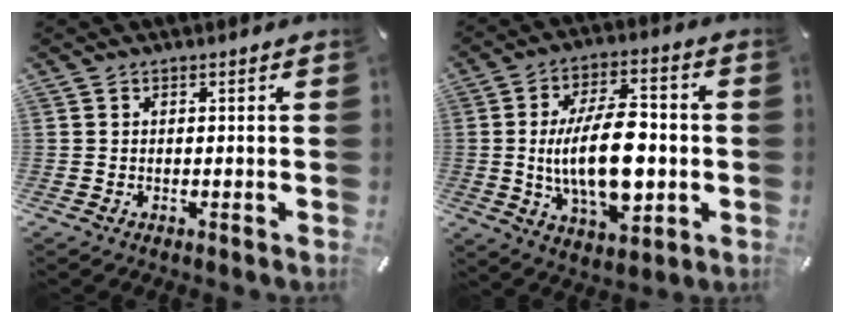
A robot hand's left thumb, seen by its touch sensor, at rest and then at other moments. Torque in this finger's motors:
{"motor_torque": [0.43, 2.18, 1.66, 0.45, 0.64]}